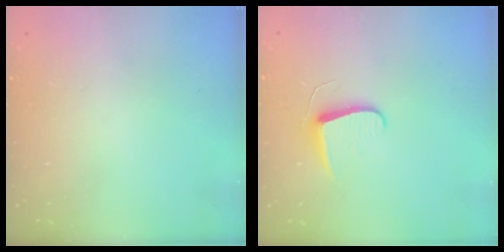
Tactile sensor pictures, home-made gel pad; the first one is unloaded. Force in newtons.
{"total": 7.1, "press": 7.1, "slide": 0.7}